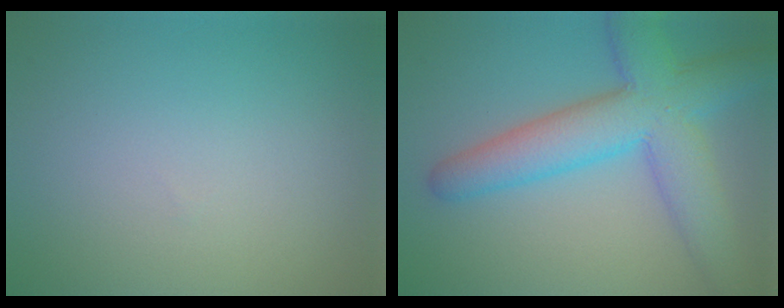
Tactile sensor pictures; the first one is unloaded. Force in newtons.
{"total": 8.2, "press": 8.2, "slide": 0.3}